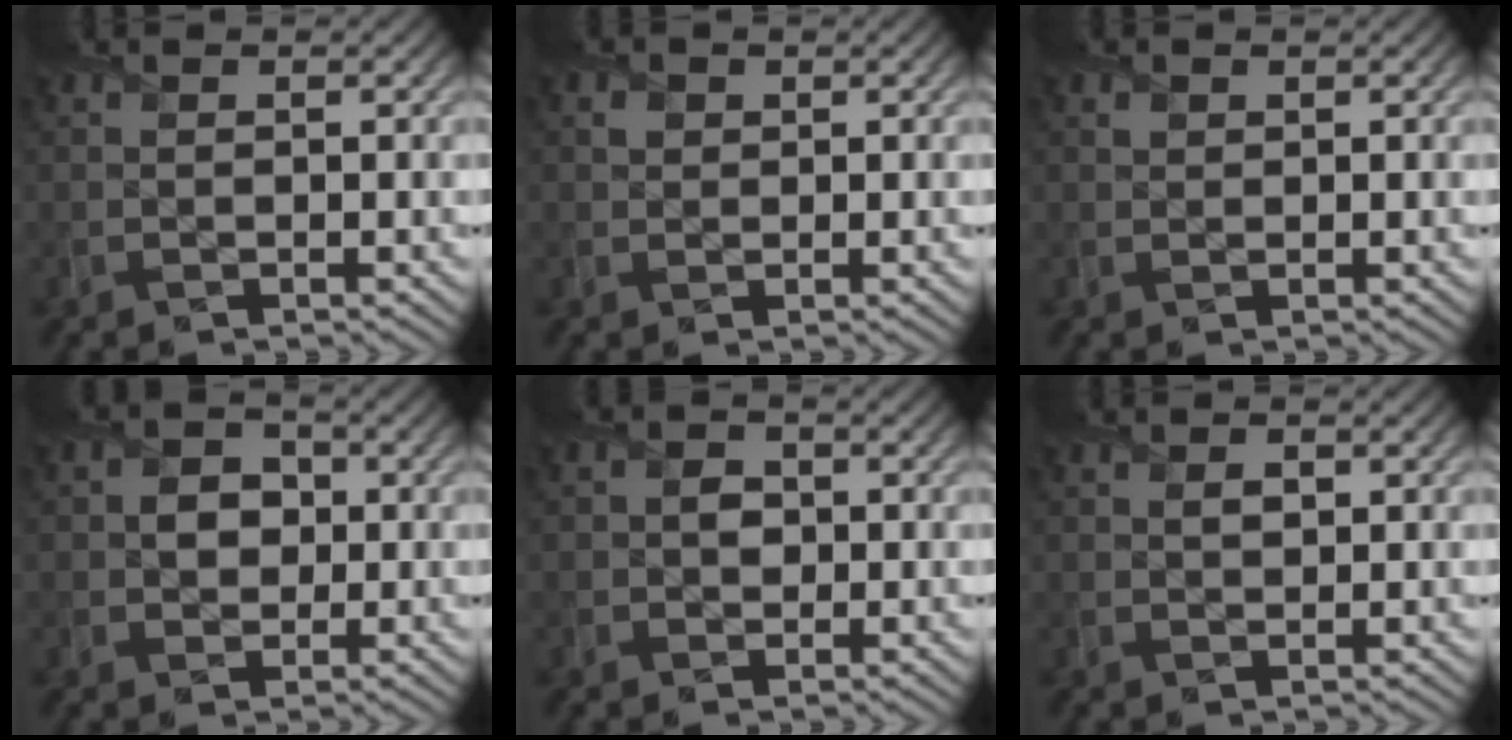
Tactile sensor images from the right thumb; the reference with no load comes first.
{"total": 1.1, "force": [0.4, 1.0, 0.1], "torque": [-0.003, -0.002, 0.007]}
{"total": 0.8, "force": [0.5, 0.6, 0.0], "torque": [0.000, -0.003, 0.011]}
{"total": 3.3, "force": [-0.1, 3.0, 1.5], "torque": [-0.029, 0.000, -0.016]}
{"total": 2.0, "force": [-0.1, 1.8, 0.7], "torque": [-0.012, -0.004, -0.006]}
{"total": 1.2, "force": [0.4, 0.7, 0.8], "torque": [-0.013, -0.001, 0.009]}